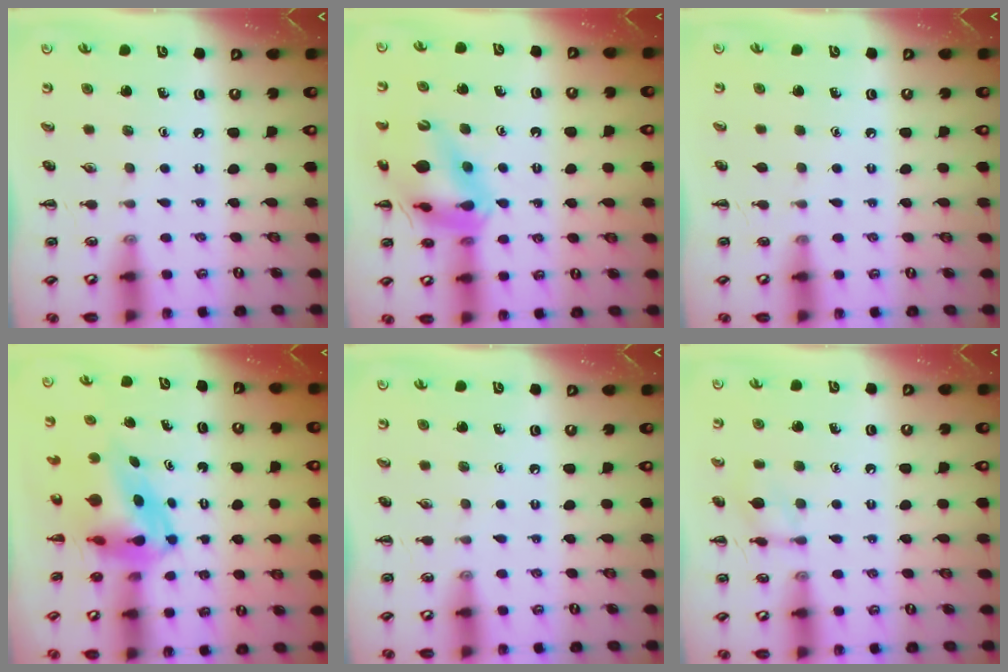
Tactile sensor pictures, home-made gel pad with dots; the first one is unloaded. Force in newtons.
{"total": 16.0, "press": 15.7, "slide": 2.7}
{"total": 0.0}
{"total": 5.9, "press": 5.7, "slide": 1.6}
{"total": 0.0}
{"total": 7.3, "press": 7.2, "slide": 1.5}